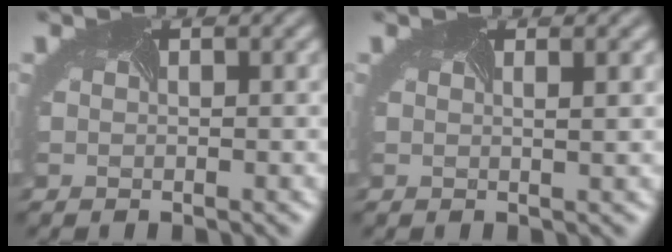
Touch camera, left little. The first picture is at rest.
{"total": 1.6, "force": [0.6, 0.6, 1.4], "torque": [-0.004, 0.004, -0.007]}